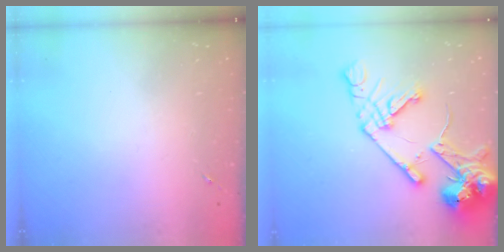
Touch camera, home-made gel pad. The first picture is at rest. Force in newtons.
{"total": 18.1, "press": 17.9, "slide": 2.8}